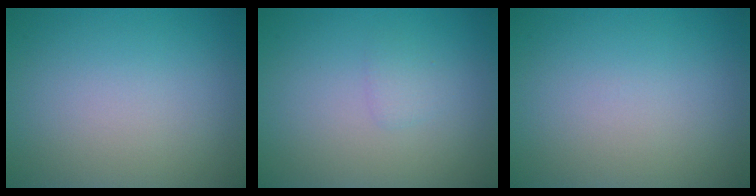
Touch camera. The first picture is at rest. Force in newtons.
{"total": 0.9, "press": 0.9, "slide": 0.1}
{"total": 0.0}